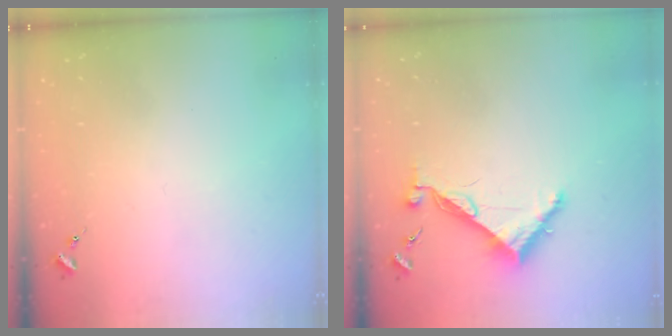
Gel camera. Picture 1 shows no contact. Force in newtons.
{"total": 7.3, "press": 7.3, "slide": 0.6}